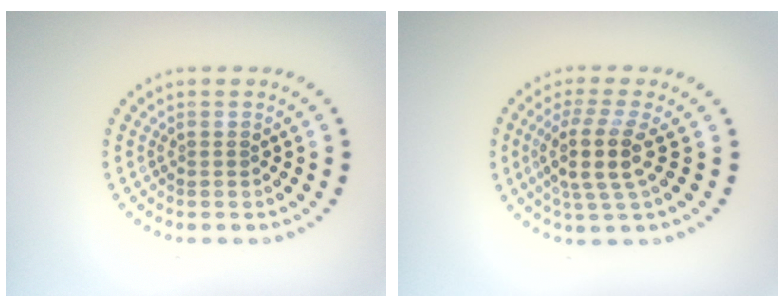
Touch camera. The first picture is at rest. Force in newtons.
{"total": 3.9, "press": 3.0, "slide": 2.4}